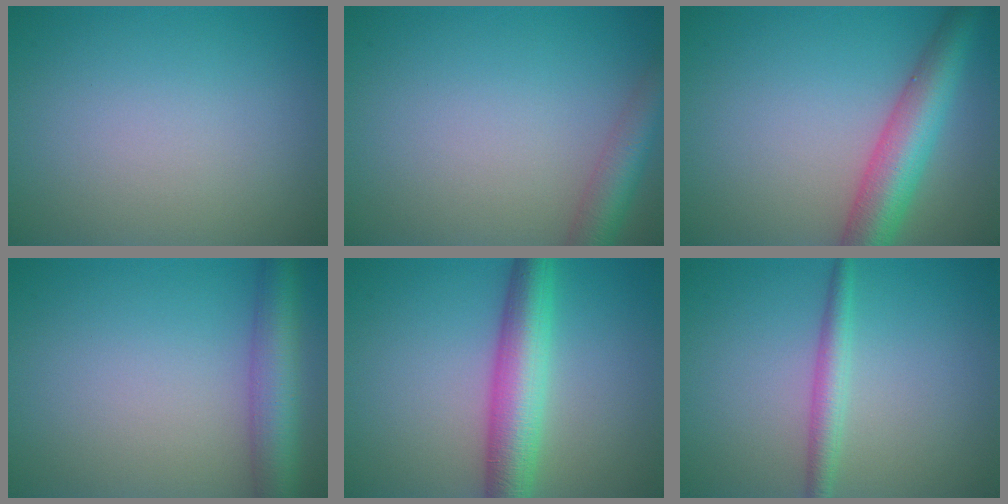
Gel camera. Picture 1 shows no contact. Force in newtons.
{"total": 3.7, "press": 3.7, "slide": 0.2}
{"total": 6.5, "press": 6.5, "slide": 0.2}
{"total": 5.3, "press": 5.3, "slide": 0.3}
{"total": 6.3, "press": 6.3, "slide": 0.1}
{"total": 2.3, "press": 2.3, "slide": 0.0}